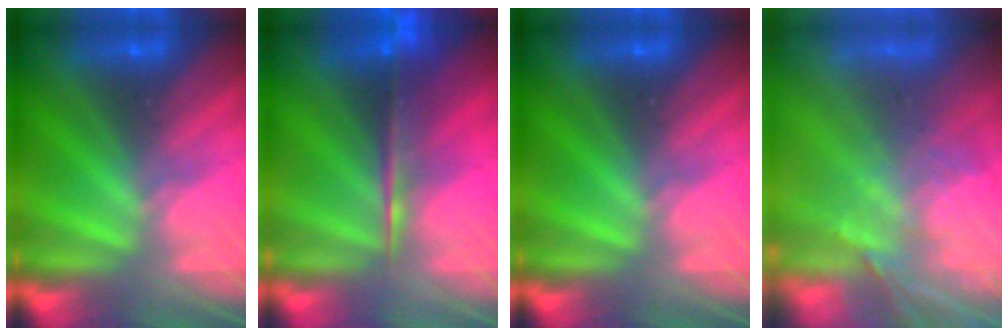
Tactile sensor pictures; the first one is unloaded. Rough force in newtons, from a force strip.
{"total": 5.7}
{"total": 0.0}
{"total": 6.9}